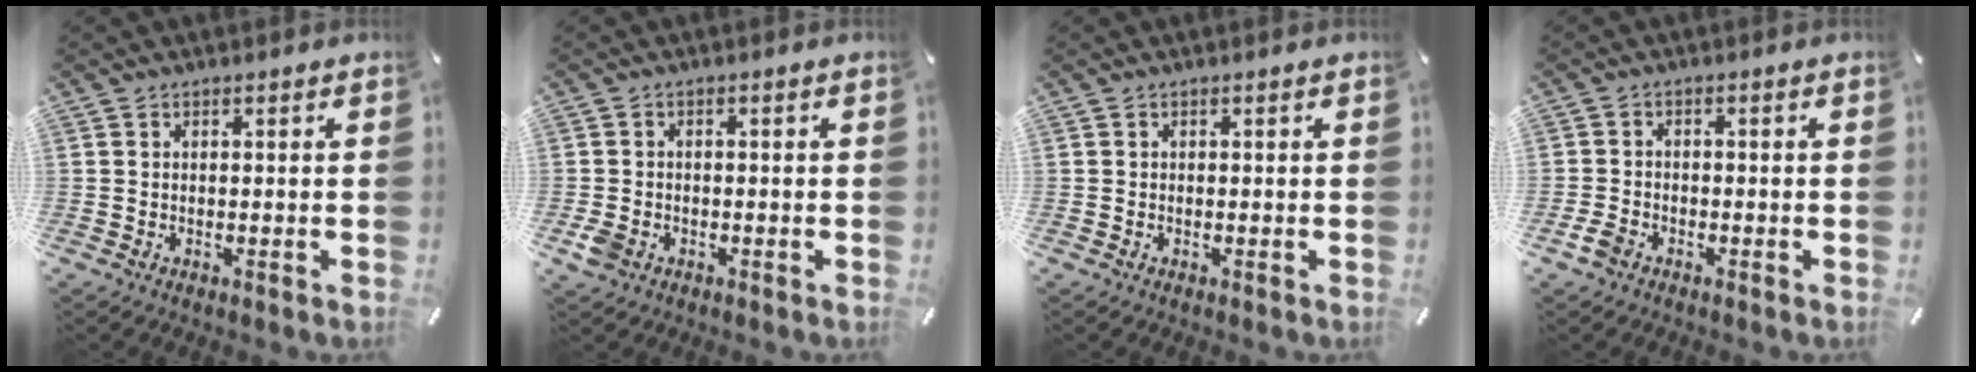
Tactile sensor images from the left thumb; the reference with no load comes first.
{"total": 3.2, "force": [-1.4, 2.3, 1.7], "torque": [-0.041, 0.000, -0.027]}
{"total": 0.0}
{"total": 3.1, "force": [-1.7, 2.2, 1.3], "torque": [-0.036, 0.004, -0.037]}